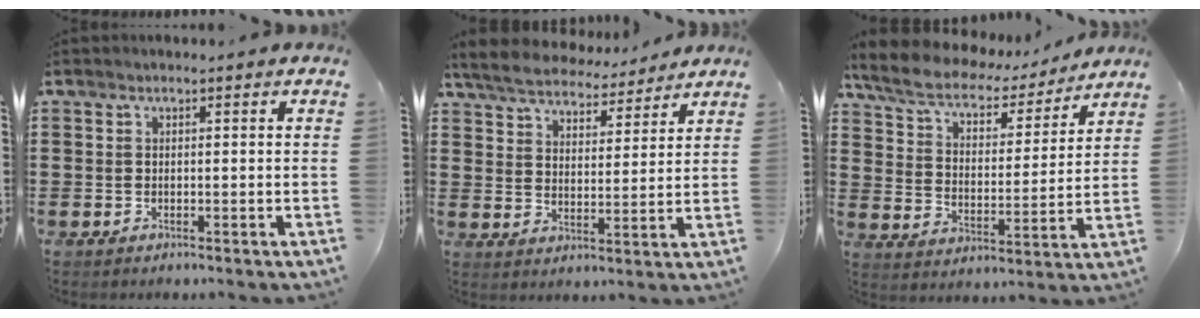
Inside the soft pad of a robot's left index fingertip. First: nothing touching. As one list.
[{"total": 5.7, "force": [5.5, 1.0, 1.1], "torque": [-0.050, -0.031, 0.096]}, {"total": 7.2, "force": [6.0, 2.2, 3.2], "torque": [-0.089, -0.031, 0.102]}]